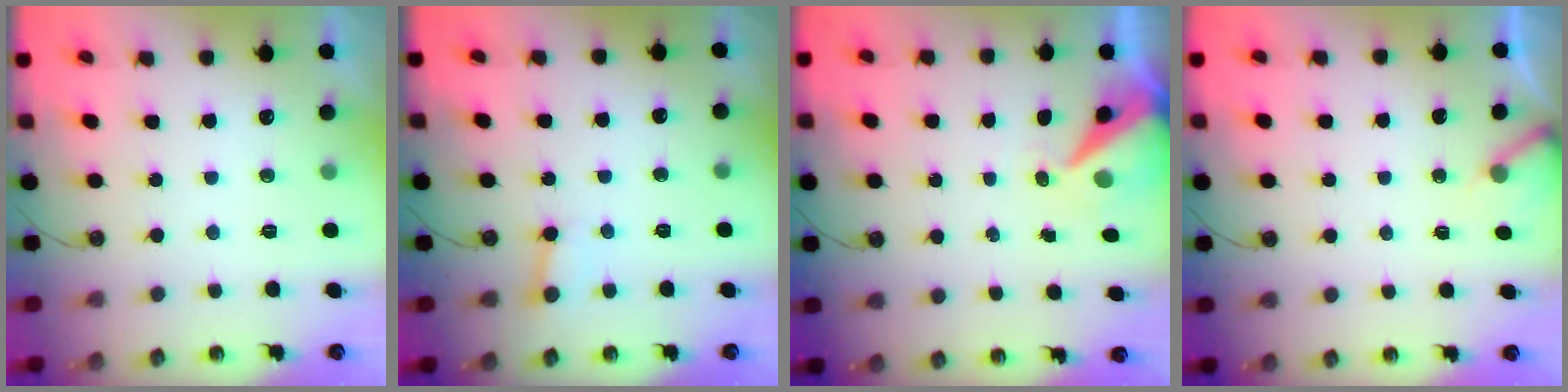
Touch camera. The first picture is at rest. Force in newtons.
{"total": 2.7, "press": 2.7, "slide": 0.3}
{"total": 8.6, "press": 8.5, "slide": 1.2}
{"total": 2.7, "press": 2.7, "slide": 0.2}